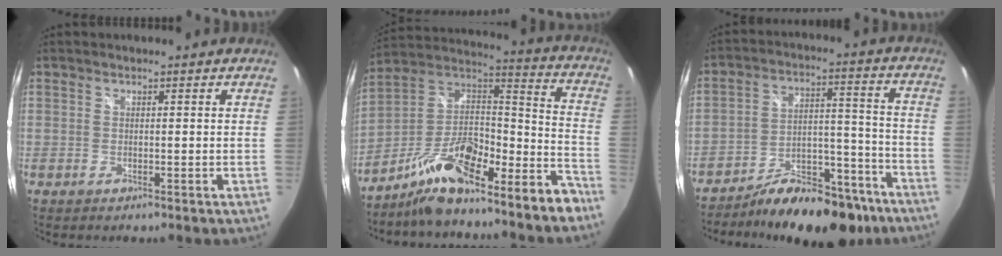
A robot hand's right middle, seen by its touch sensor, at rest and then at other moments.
{"total": 15.7, "force": [-10.8, 3.7, 10.8], "torque": [-0.174, 0.020, -0.197]}
{"total": 17.4, "force": [-13.7, 7.0, 8.2], "torque": [-0.122, 0.023, -0.193]}